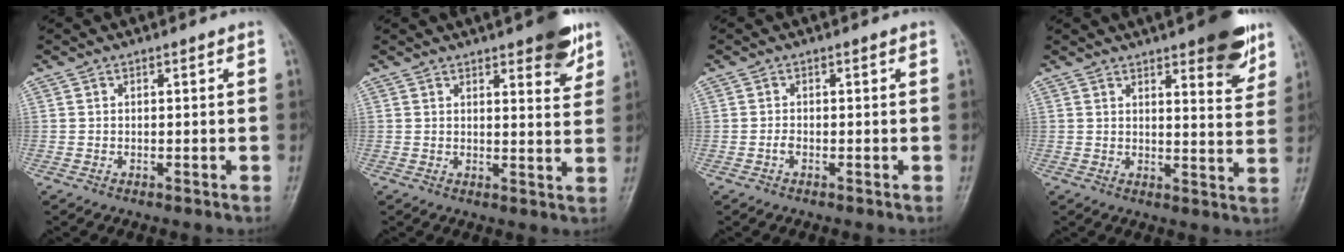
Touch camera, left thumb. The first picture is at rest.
{"total": 7.8, "force": [5.0, 2.3, 5.5], "torque": [-0.052, -0.026, 0.061]}
{"total": 0.8, "force": [-0.3, 0.4, 0.6], "torque": [-0.010, 0.000, -0.007]}
{"total": 10.5, "force": [6.6, 3.0, 7.6], "torque": [-0.070, -0.035, 0.084]}